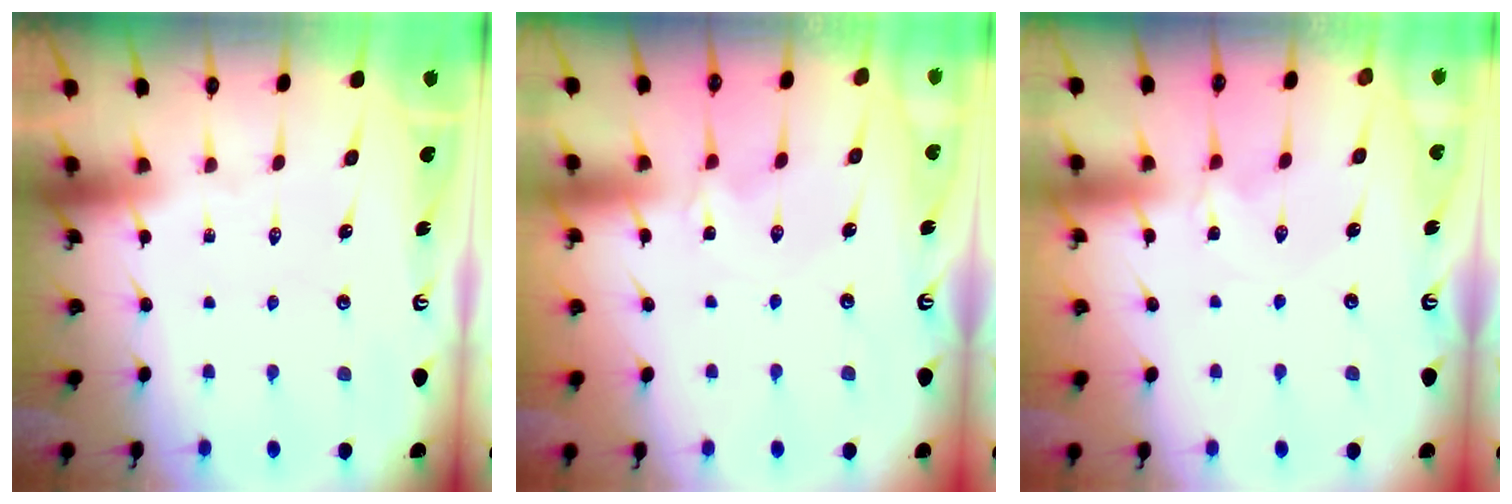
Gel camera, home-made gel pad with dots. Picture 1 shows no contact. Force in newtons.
{"total": 0.6, "press": 0.5, "slide": 0.3}
{"total": 0.0}